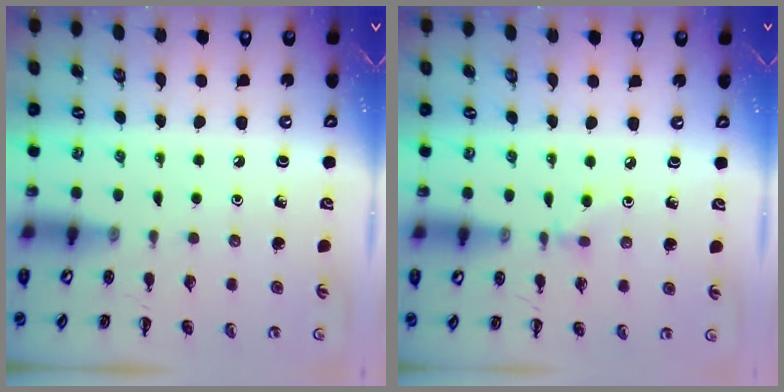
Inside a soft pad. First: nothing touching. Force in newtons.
{"total": 2.9, "press": 2.8, "slide": 0.9}